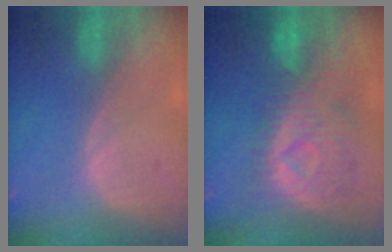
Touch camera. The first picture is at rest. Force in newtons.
{"total": 10.2, "press": 9.3, "slide": 4.2}